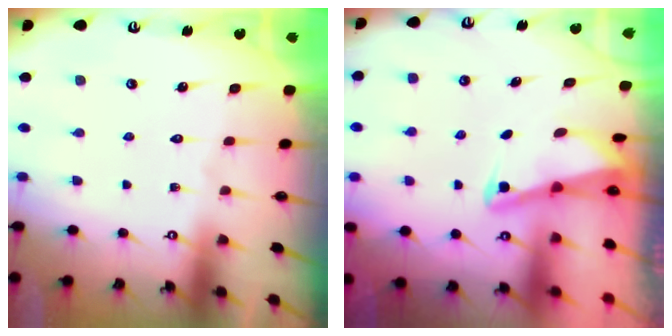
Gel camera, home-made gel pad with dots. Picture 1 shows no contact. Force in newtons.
{"total": 2.1, "press": 2.1, "slide": 0.4}